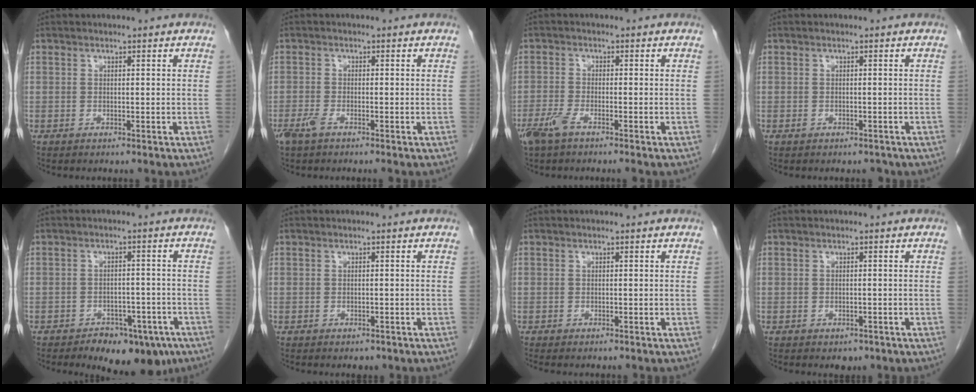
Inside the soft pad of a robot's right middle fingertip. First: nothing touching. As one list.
[{"total": 2.2, "force": [-1.5, 0.5, 1.6], "torque": [-0.037, -0.004, -0.032]}, {"total": 3.6, "force": [-2.5, 0.6, 2.5], "torque": [-0.058, -0.006, -0.054]}, {"total": 1.2, "force": [-0.8, 0.7, 0.5], "torque": [-0.009, 0.002, -0.006]}, {"total": 9.6, "force": [-6.7, 4.7, 5.0], "torque": [-0.046, 0.010, -0.094]}, {"total": 1.1, "force": [-0.7, 0.7, 0.4], "torque": [-0.008, 0.000, -0.005]}, {"total": 0.8, "force": [-0.7, 0.2, 0.3], "torque": [-0.003, -0.001, -0.010]}, {"total": 1.7, "force": [-1.0, 1.1, 0.7], "torque": [-0.009, 0.001, -0.005]}]